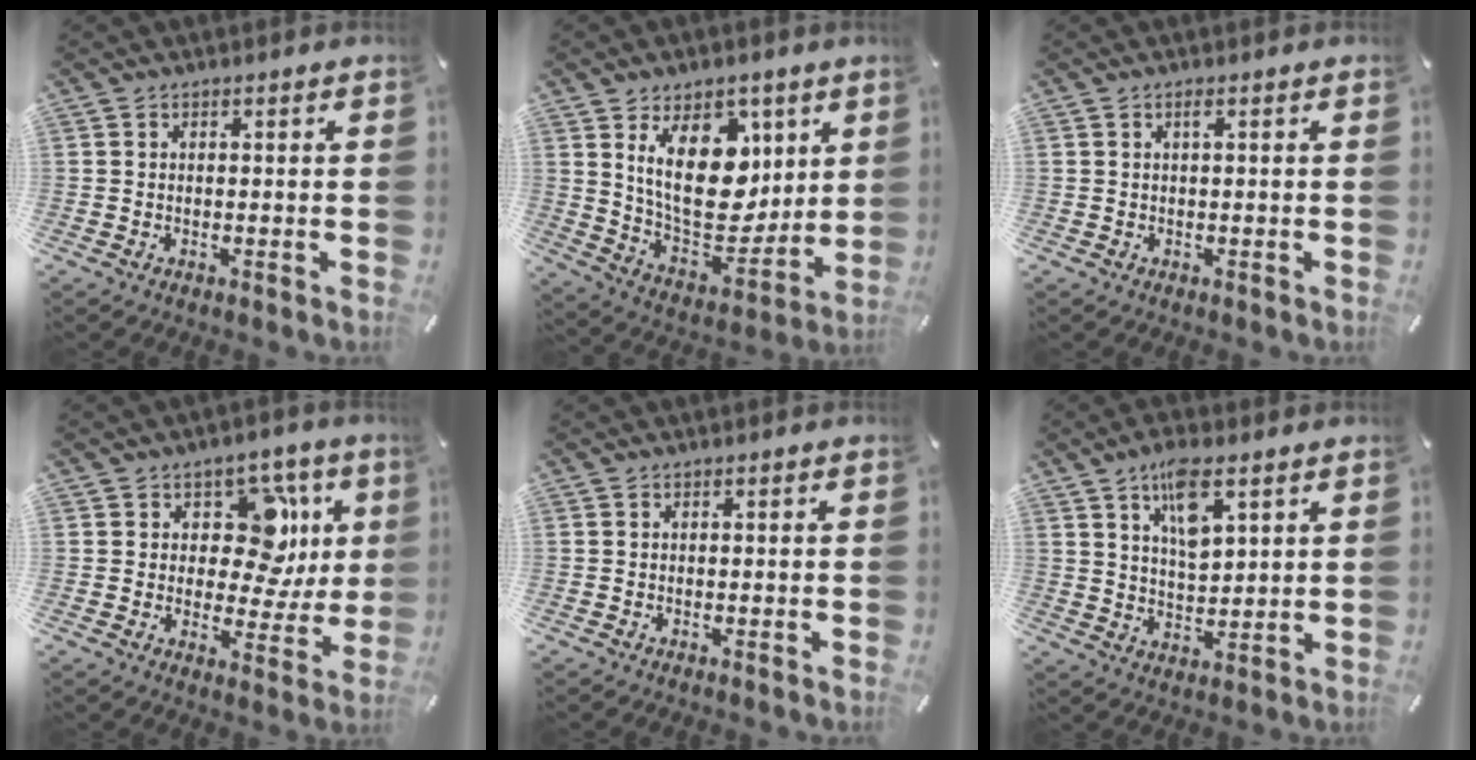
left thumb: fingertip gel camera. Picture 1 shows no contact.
{"total": 19.5, "force": [6.7, 12.3, 13.6], "torque": [-0.235, -0.042, 0.117]}
{"total": 1.1, "force": [0.3, 0.1, 1.0], "torque": [-0.021, 0.001, 0.005]}
{"total": 13.5, "force": [4.5, 9.2, 8.8], "torque": [-0.109, -0.030, 0.081]}
{"total": 0.0}
{"total": 9.1, "force": [5.5, 3.6, 6.3], "torque": [-0.112, -0.019, 0.095]}